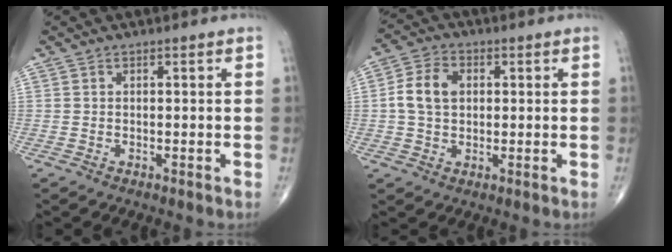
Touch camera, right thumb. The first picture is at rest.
{"total": 7.3, "force": [0.8, 5.3, 5.0], "torque": [-0.089, 0.013, 0.009]}